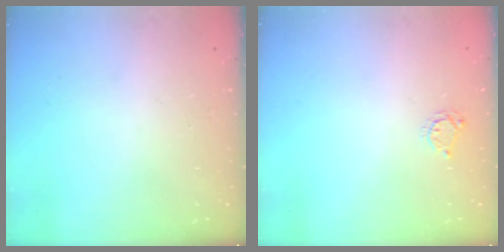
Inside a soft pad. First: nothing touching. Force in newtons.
{"total": 4.0, "press": 4.0, "slide": 0.4}